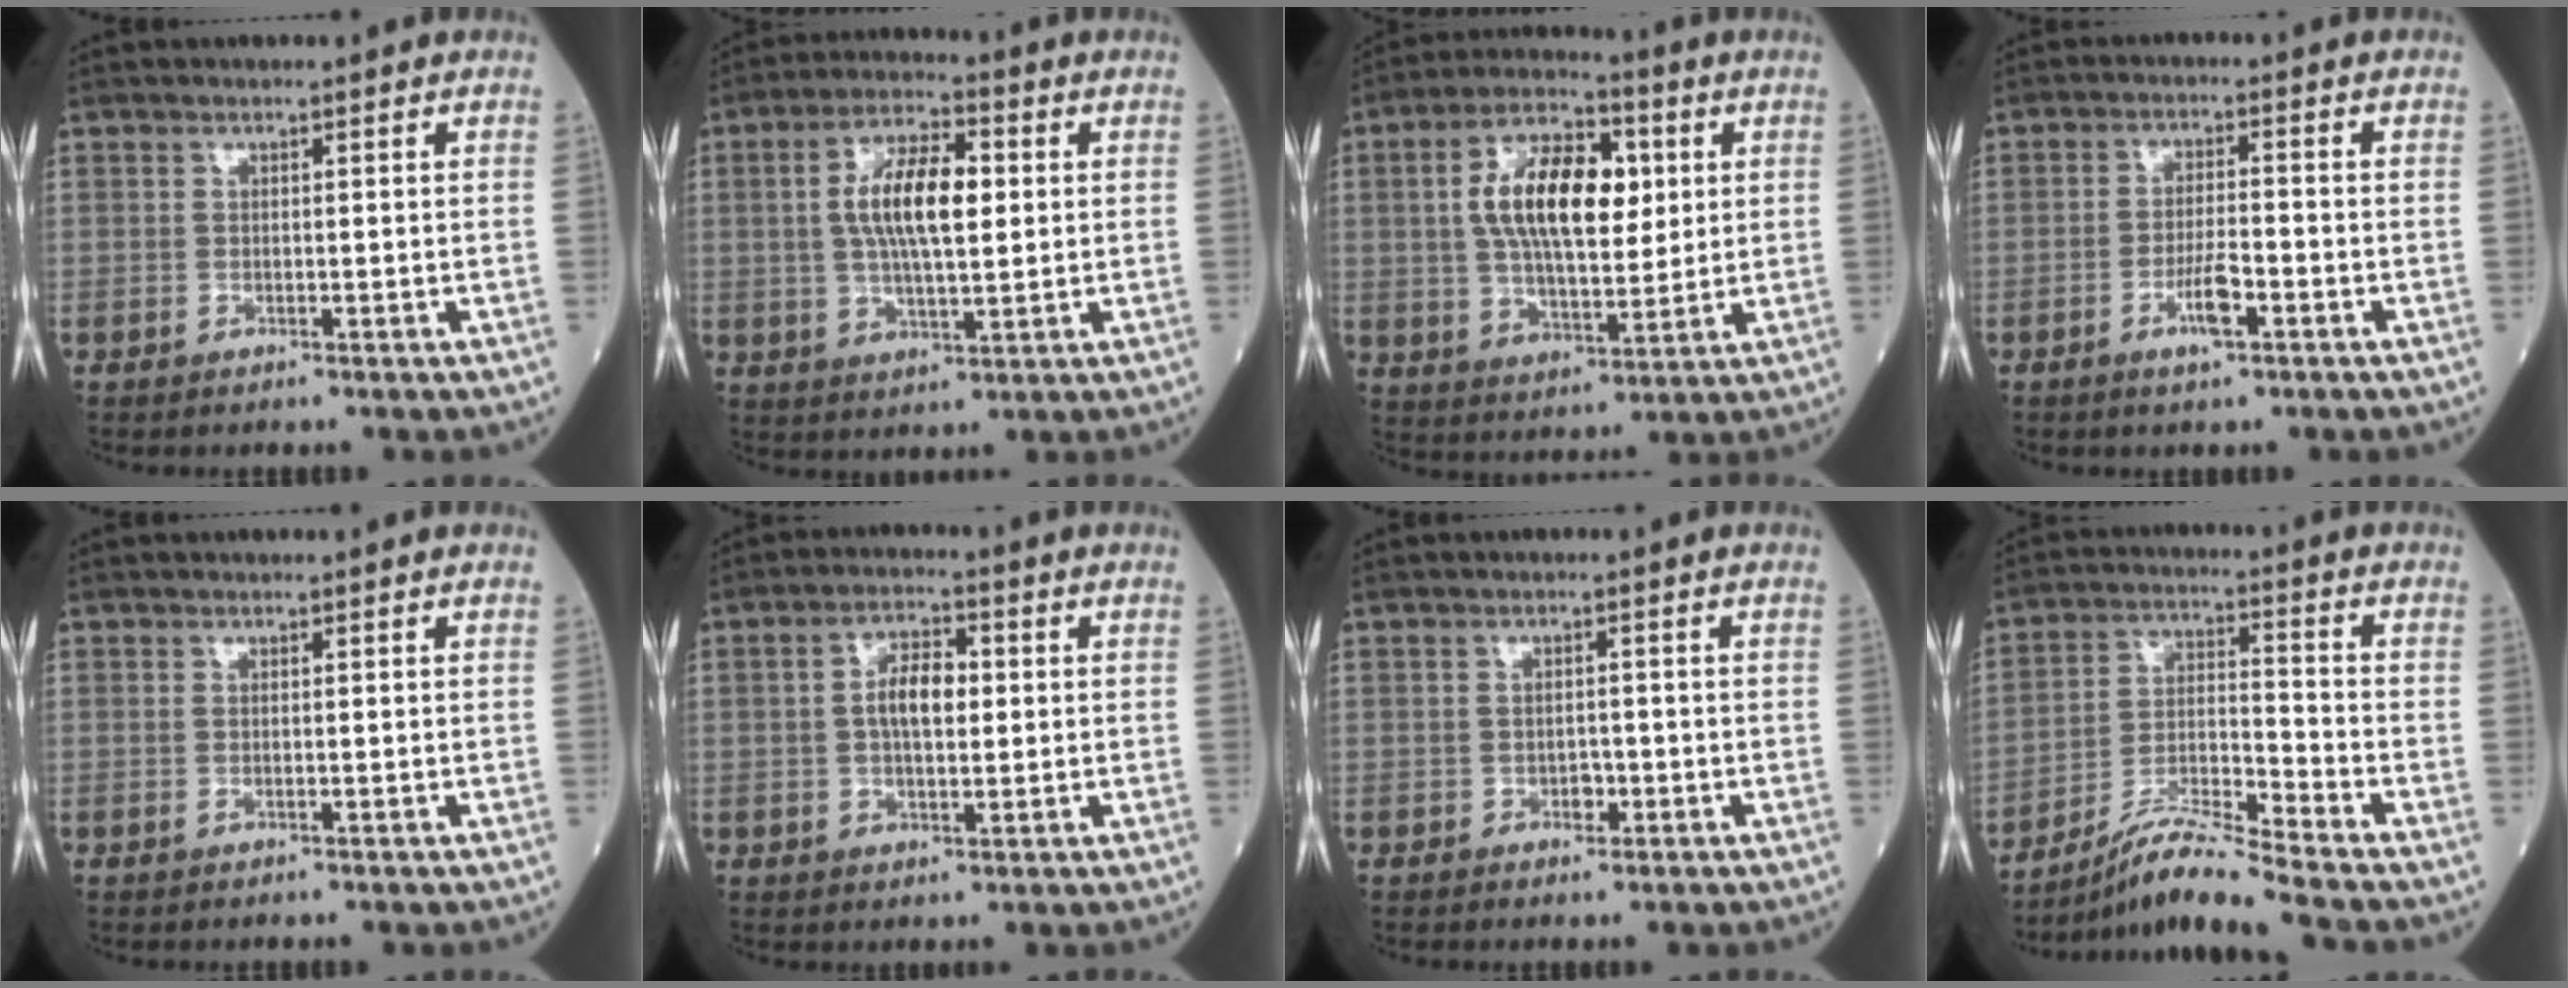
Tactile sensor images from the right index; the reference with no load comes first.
{"total": 10.4, "force": [1.5, 3.4, 9.7], "torque": [-0.185, 0.015, 0.025]}
{"total": 14.0, "force": [2.7, 6.1, 12.3], "torque": [-0.230, 0.021, 0.048]}
{"total": 4.5, "force": [-2.2, 0.7, 3.9], "torque": [-0.072, -0.001, -0.042]}
{"total": 0.0}
{"total": 6.0, "force": [0.5, 2.6, 5.3], "torque": [-0.101, 0.011, 0.006]}
{"total": 1.5, "force": [-0.7, 1.0, 1.0], "torque": [-0.011, 0.003, -0.010]}
{"total": 9.6, "force": [-8.6, -2.1, 3.7], "torque": [-0.077, -0.013, -0.157]}